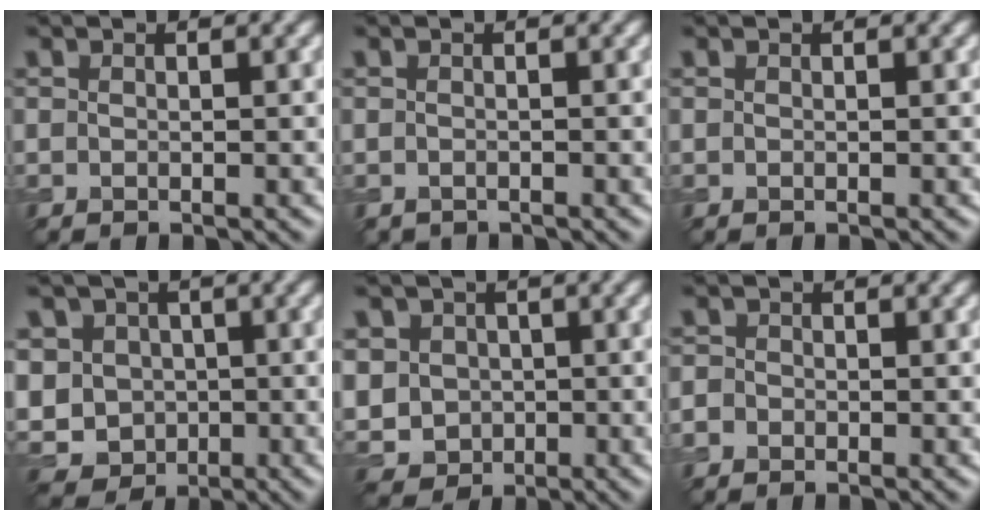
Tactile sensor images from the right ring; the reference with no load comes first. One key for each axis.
{"total": 0.6, "fx": -0.6, "fy": 0.2, "fz": -0.1, "tx": 0.001, "ty": -0.006, "tz": -0.010}
{"total": 0.0}
{"total": 7.1, "fx": -0.7, "fy": 6.4, "fz": 3.1, "tx": -0.070, "ty": 0.002, "tz": -0.032}
{"total": 5.5, "fx": 0.0, "fy": 5.0, "fz": 2.2, "tx": -0.057, "ty": 0.008, "tz": -0.013}
{"total": 1.2, "fx": -0.6, "fy": 1.0, "fz": 0.3, "tx": 0.000, "ty": -0.001, "tz": -0.013}